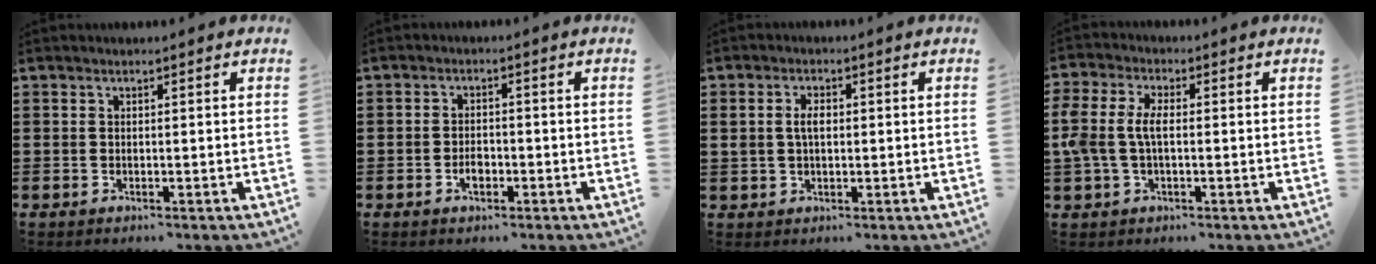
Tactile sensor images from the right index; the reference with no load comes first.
{"total": 2.4, "force": [-1.0, 1.3, 1.8], "torque": [-0.036, 0.002, -0.018]}
{"total": 2.9, "force": [0.4, 1.6, 2.4], "torque": [-0.049, 0.009, 0.006]}
{"total": 5.1, "force": [-0.2, 2.6, 4.4], "torque": [-0.113, -0.003, -0.012]}